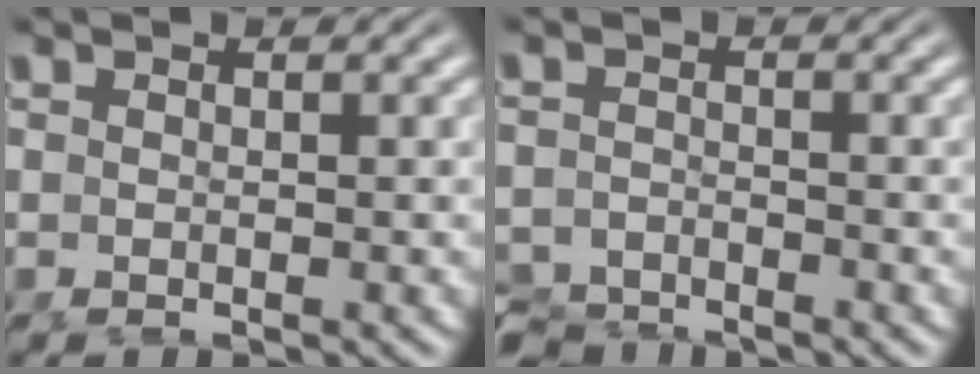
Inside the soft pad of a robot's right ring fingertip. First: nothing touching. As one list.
[{"total": 3.9, "force": [-3.7, 1.1, -0.1], "torque": [0.004, -0.021, -0.067]}]